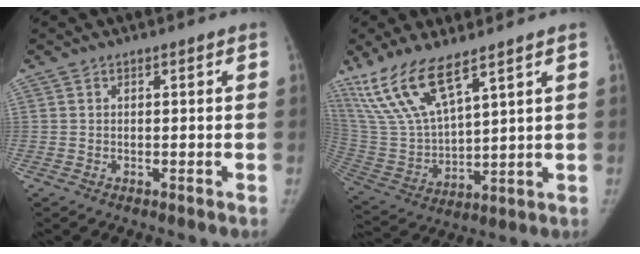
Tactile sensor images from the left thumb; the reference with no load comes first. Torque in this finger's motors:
{"motor_torque": [0.81, -0.47, 1.18, -1.59, 0.14]}